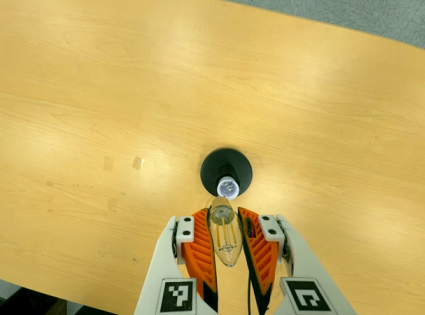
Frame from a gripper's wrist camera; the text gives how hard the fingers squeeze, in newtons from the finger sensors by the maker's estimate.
{"total": 19.8, "left": 21.7, "right": 17.9}